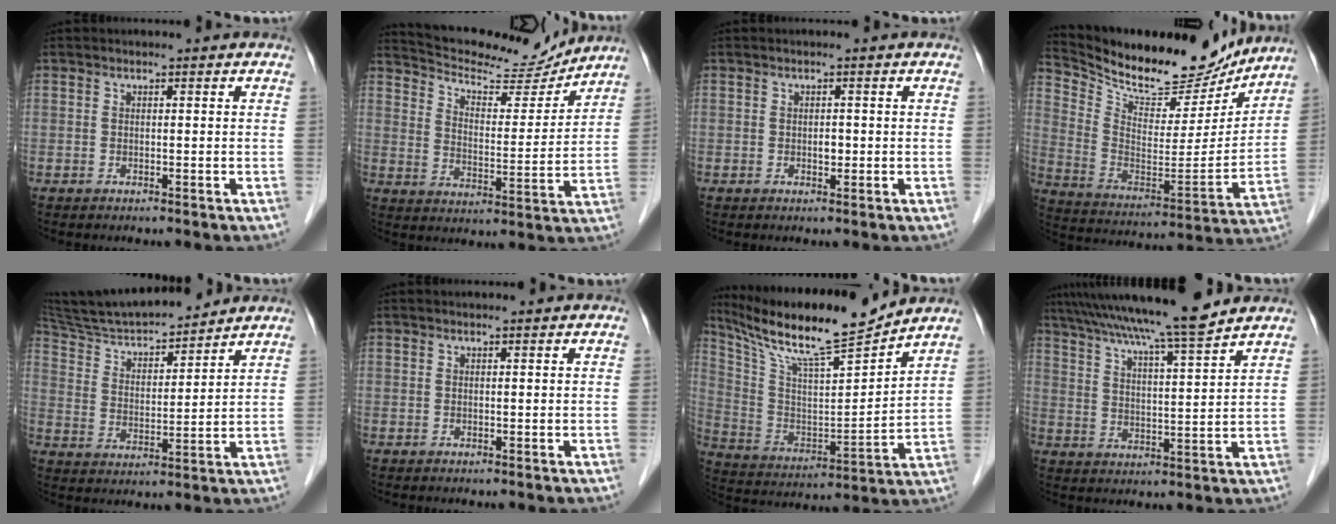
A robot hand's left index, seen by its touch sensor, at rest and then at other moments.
{"total": 14.9, "force": [14.2, 2.0, 3.9], "torque": [-0.069, -0.010, 0.217]}
{"total": 1.1, "force": [-0.2, 0.7, 0.8], "torque": [-0.015, 0.000, -0.002]}
{"total": 20.1, "force": [18.4, 5.4, 6.3], "torque": [-0.122, -0.022, 0.292]}
{"total": 15.0, "force": [13.8, 1.9, 5.6], "torque": [-0.102, 0.010, 0.243]}
{"total": 0.0}
{"total": 17.3, "force": [15.3, -0.1, 8.0], "torque": [-0.158, -0.005, 0.271]}
{"total": 14.9, "force": [12.9, -0.8, 7.4], "torque": [-0.130, 0.011, 0.198]}